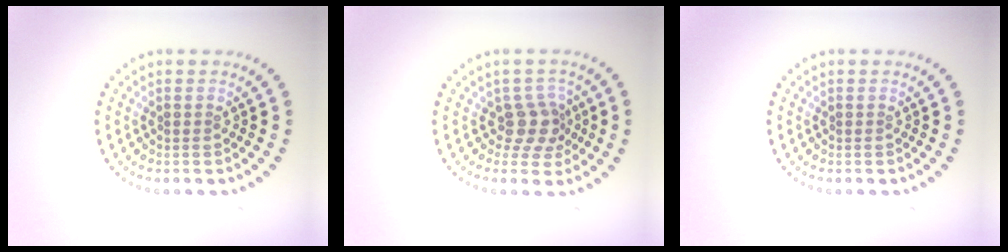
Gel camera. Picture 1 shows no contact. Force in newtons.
{"total": 2.8, "press": 2.1, "slide": 1.9}
{"total": 0.0}